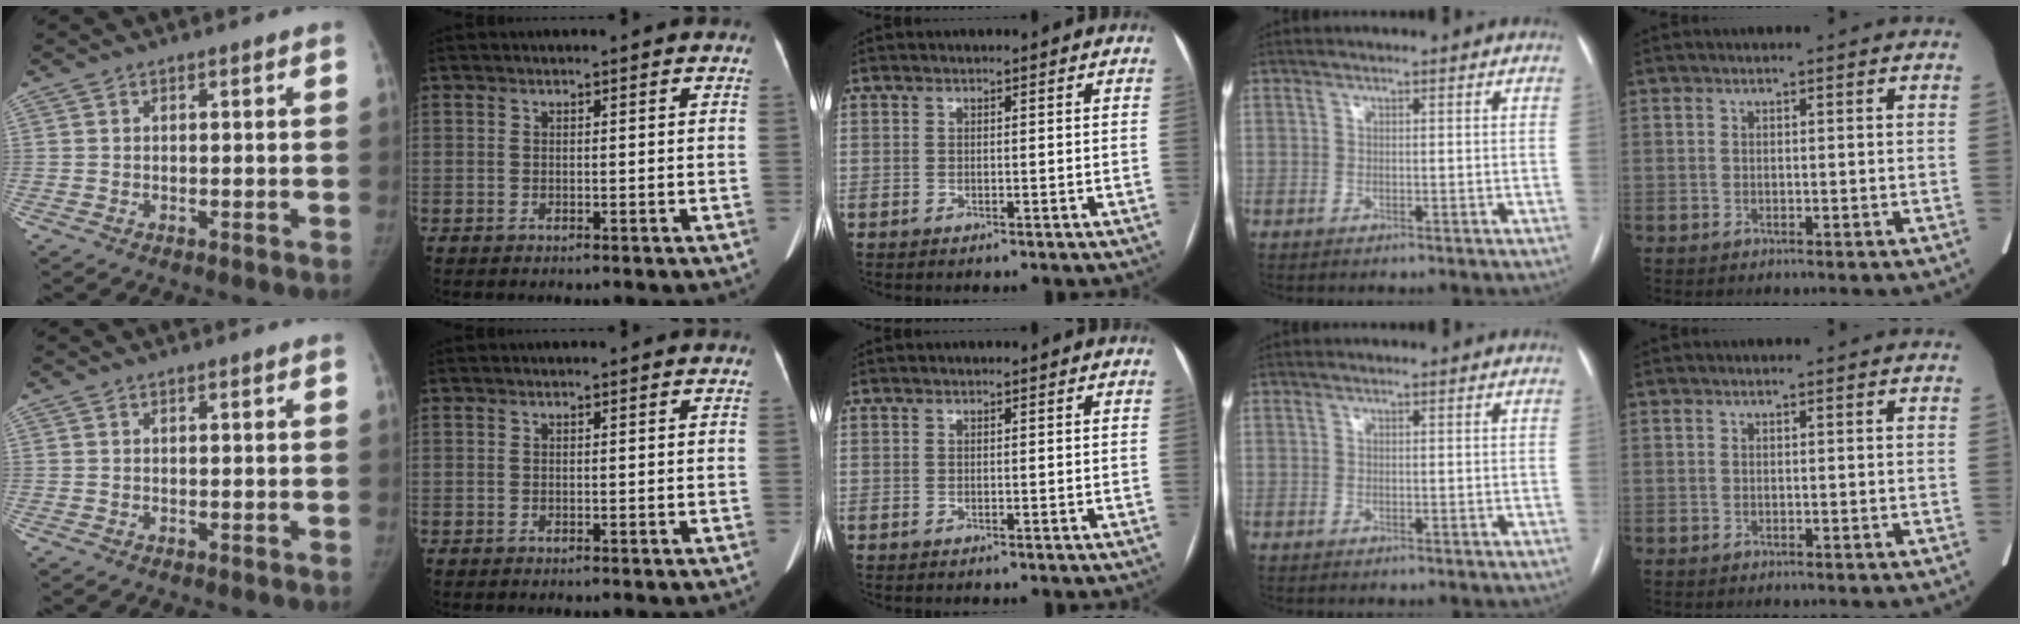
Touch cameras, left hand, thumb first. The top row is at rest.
{}